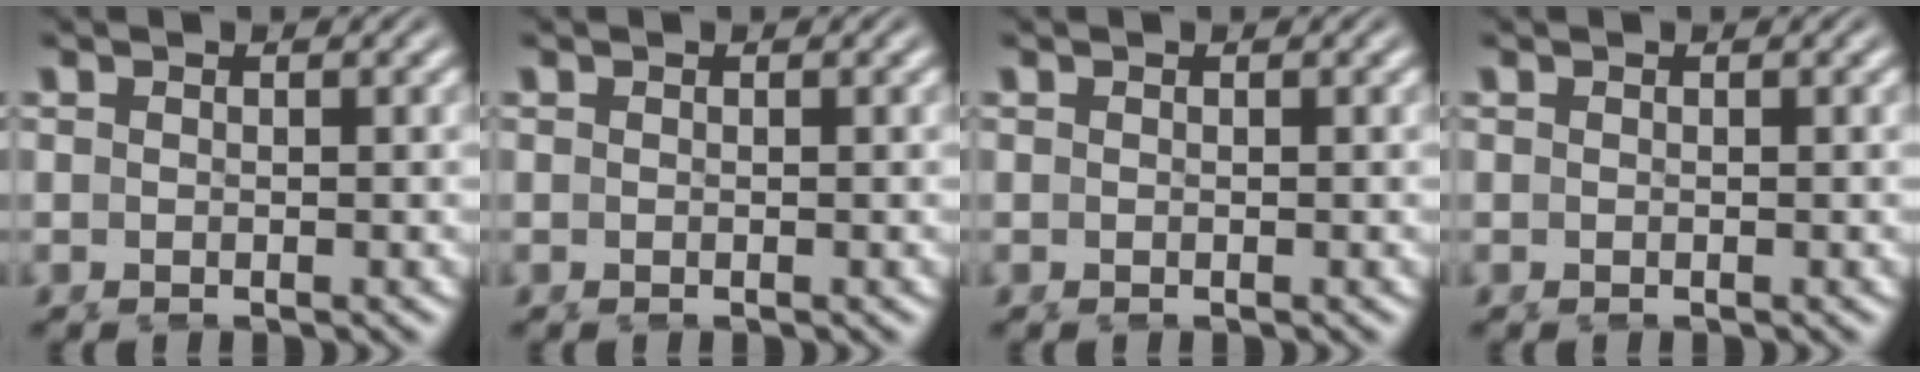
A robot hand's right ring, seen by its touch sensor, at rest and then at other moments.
{"total": 0.0}
{"total": 0.0}
{"total": 0.0}